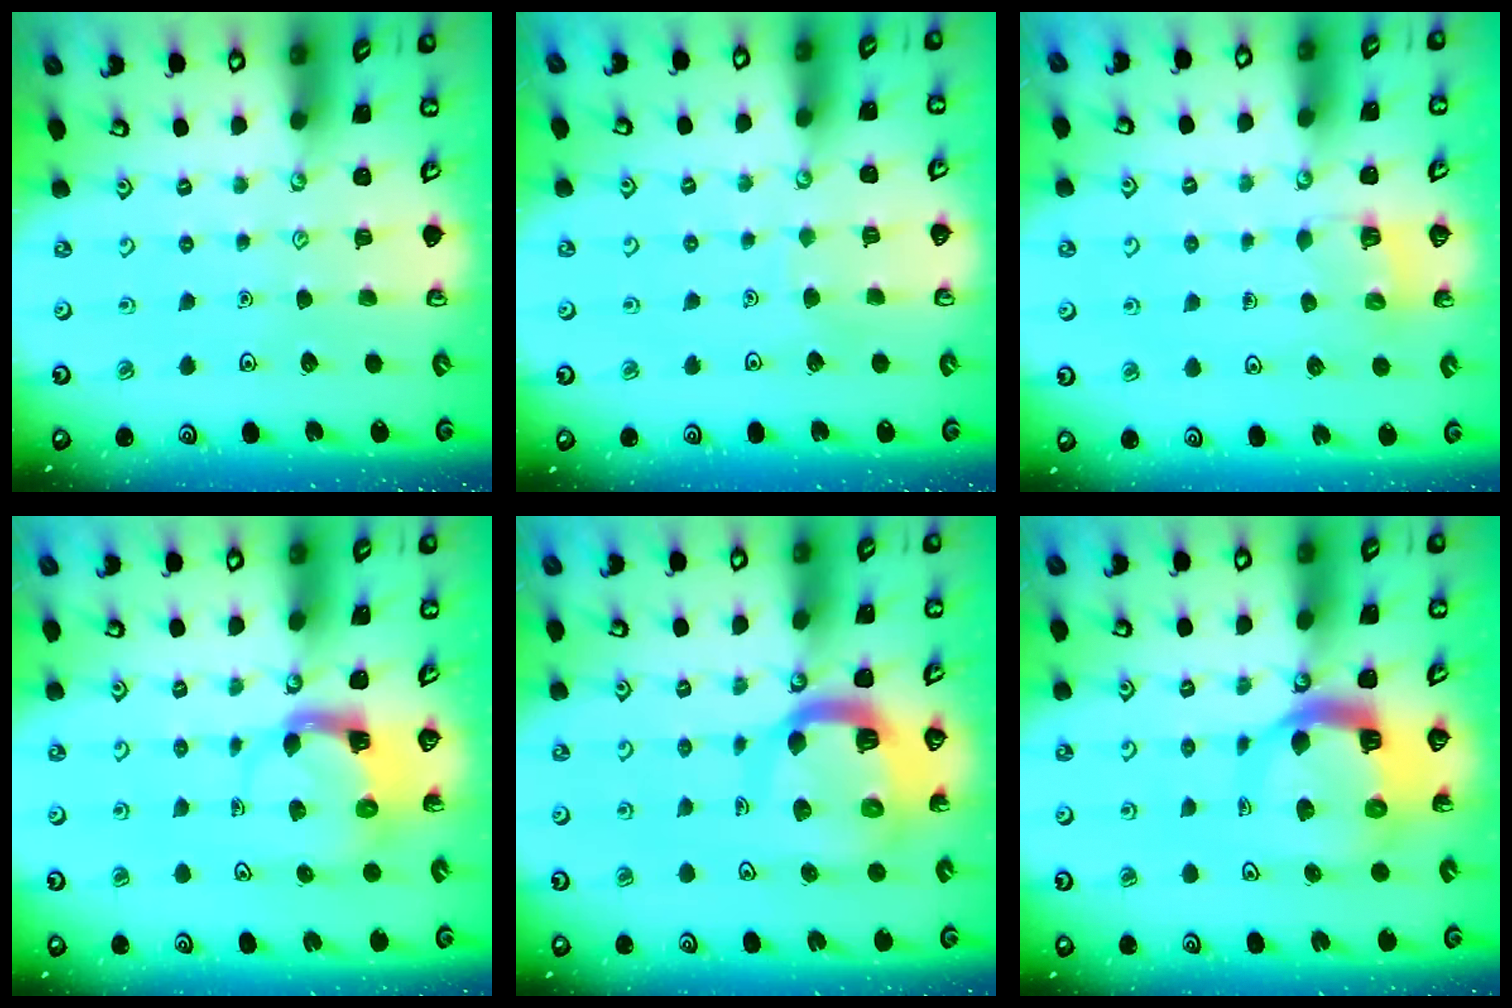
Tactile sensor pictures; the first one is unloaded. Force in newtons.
{"total": 2.7, "press": 2.7, "slide": 0.2}
{"total": 4.6, "press": 4.6, "slide": 0.3}
{"total": 3.9, "press": 3.8, "slide": 0.6}
{"total": 12.5, "press": 12.4, "slide": 1.5}
{"total": 10.3, "press": 10.3, "slide": 1.2}